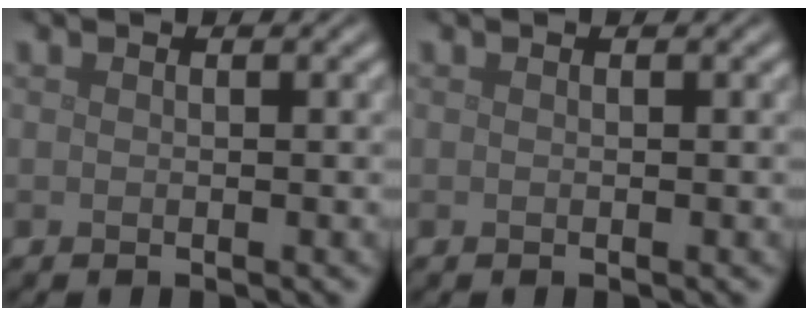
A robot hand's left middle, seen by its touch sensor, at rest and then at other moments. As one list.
[{"total": 0.0}]